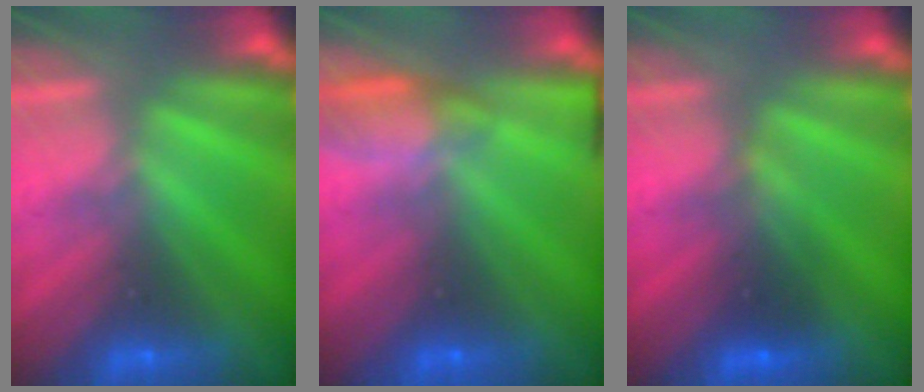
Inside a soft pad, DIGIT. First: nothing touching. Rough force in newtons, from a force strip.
{"total": 5.4}
{"total": 2.8}